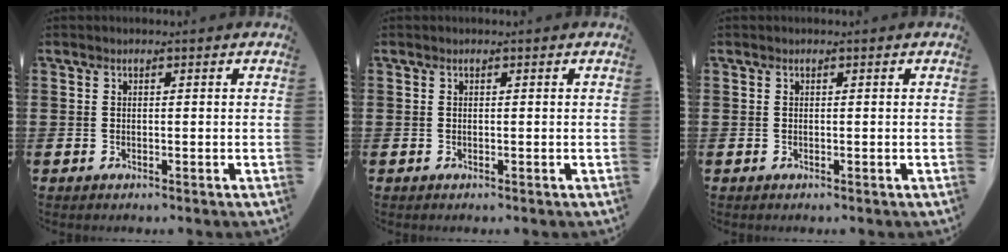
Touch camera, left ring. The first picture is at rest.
{"total": 0.0}
{"total": 0.0}